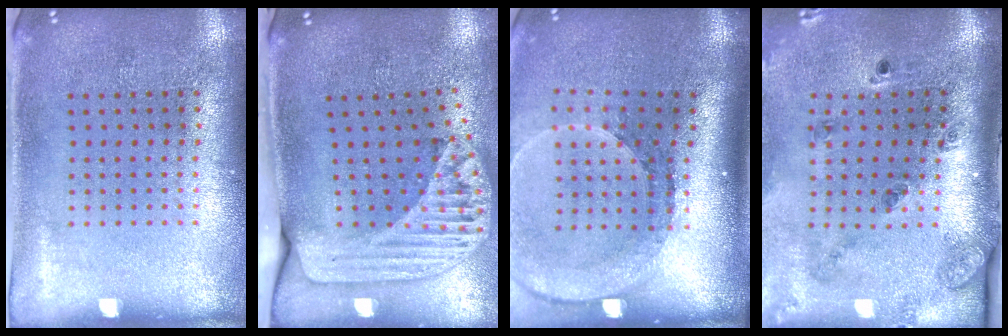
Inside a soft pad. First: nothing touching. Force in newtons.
{"total": 2.4, "press": 1.8, "slide": 1.7}
{"total": 2.6, "press": 1.8, "slide": 1.9}
{"total": 1.8, "press": 1.5, "slide": 1.0}